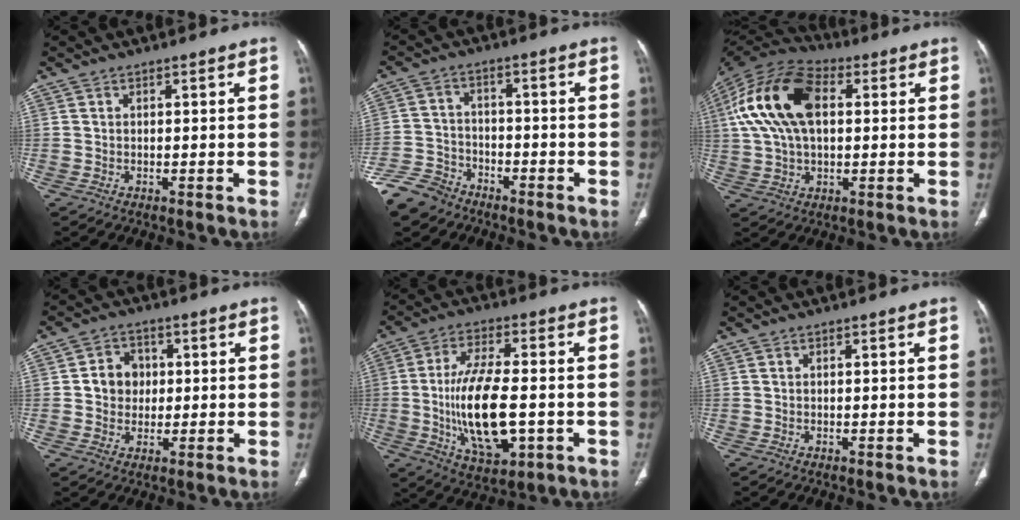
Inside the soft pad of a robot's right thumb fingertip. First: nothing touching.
{"total": 8.9, "force": [-6.9, 5.2, 2.1], "torque": [-0.045, 0.027, -0.137]}
{"total": 18.6, "force": [3.8, 10.8, 14.6], "torque": [-0.282, 0.024, 0.062]}
{"total": 6.1, "force": [0.6, 5.4, 2.8], "torque": [-0.013, 0.006, 0.005]}
{"total": 16.5, "force": [-2.3, 7.2, 14.7], "torque": [-0.268, 0.003, -0.033]}
{"total": 0.0}